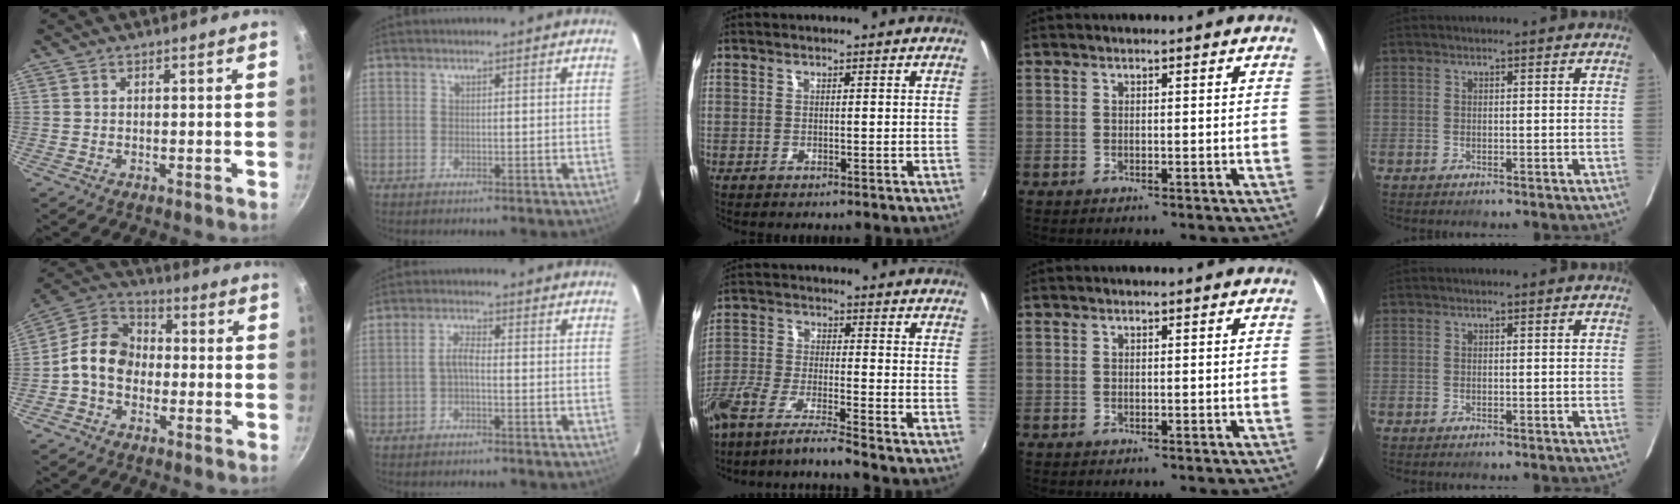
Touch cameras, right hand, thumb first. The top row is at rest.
{"thumb": {"total": 10.6, "force": [-1.6, 8.2, 6.5], "torque": [-0.086, 0.038, -0.054]}, "index": {"total": 2.5, "force": [-0.8, 0.7, 2.3], "torque": [-0.050, 0.009, -0.017]}, "middle": {"total": 8.9, "force": [-7.7, -1.0, 4.3], "torque": [-0.092, -0.019, -0.146]}}